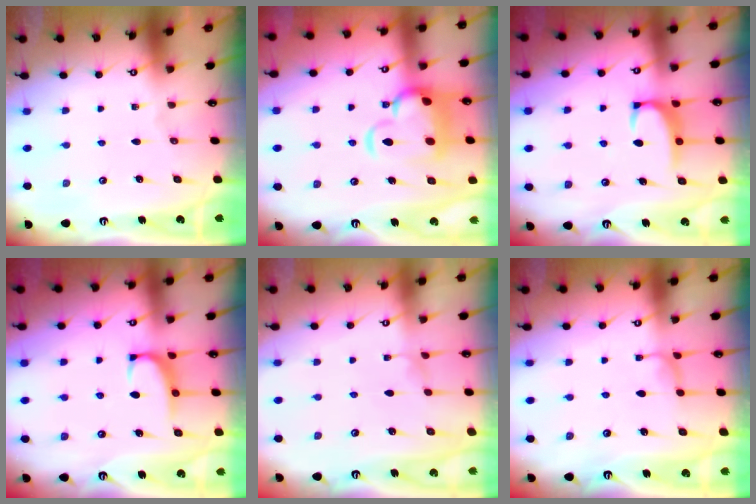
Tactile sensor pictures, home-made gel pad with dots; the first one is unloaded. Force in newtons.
{"total": 8.2, "press": 8.0, "slide": 1.6}
{"total": 2.3, "press": 2.2, "slide": 0.6}
{"total": 1.4, "press": 1.2, "slide": 0.7}
{"total": 3.1, "press": 3.0, "slide": 0.3}
{"total": 2.0, "press": 1.9, "slide": 0.5}